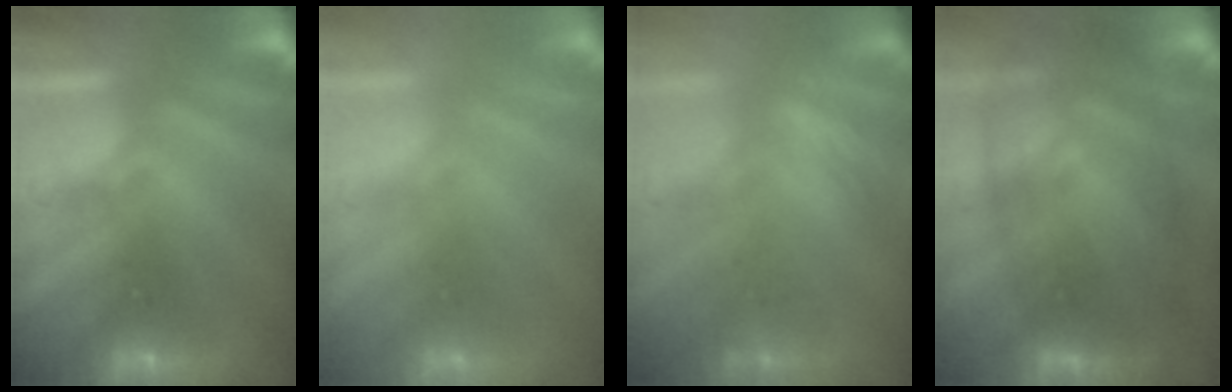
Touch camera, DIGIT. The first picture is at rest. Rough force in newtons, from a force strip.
{"total": 2.5}
{"total": 2.9}
{"total": 10.6}